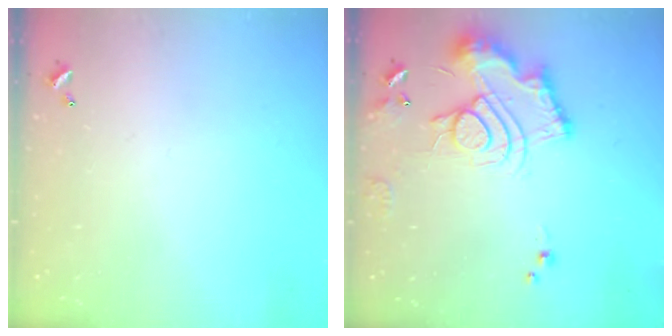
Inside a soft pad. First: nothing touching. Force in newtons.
{"total": 13.8, "press": 13.8, "slide": 1.3}